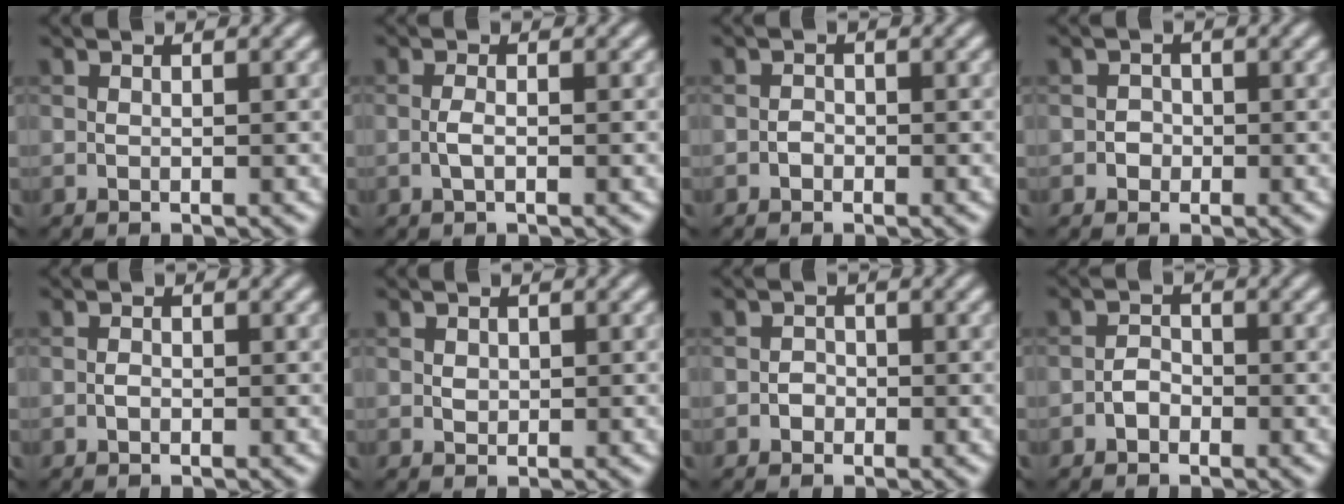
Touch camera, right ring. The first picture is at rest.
{"total": 1.1, "force": [-0.3, 0.3, 1.1], "torque": [-0.025, 0.000, -0.007]}
{"total": 0.7, "force": [-0.4, 0.5, 0.2], "torque": [-0.001, 0.001, -0.007]}
{"total": 1.1, "force": [-0.3, 1.0, 0.2], "torque": [0.007, 0.002, -0.007]}
{"total": 0.5, "force": [-0.2, 0.3, 0.4], "torque": [-0.007, 0.002, -0.005]}
{"total": 0.8, "force": [0.3, 0.6, 0.3], "torque": [-0.006, -0.001, 0.007]}
{"total": 0.9, "force": [-0.4, 0.8, 0.2], "torque": [0.003, 0.002, -0.008]}
{"total": 1.4, "force": [-0.7, 1.0, 0.6], "torque": [-0.011, 0.006, -0.016]}